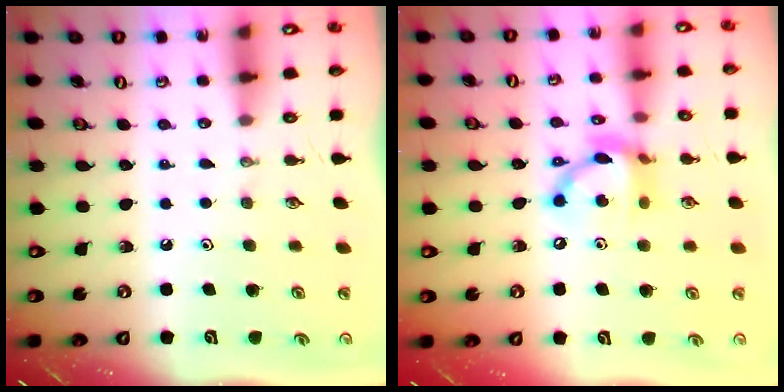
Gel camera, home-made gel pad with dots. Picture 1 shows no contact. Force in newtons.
{"total": 11.9, "press": 11.9, "slide": 0.9}